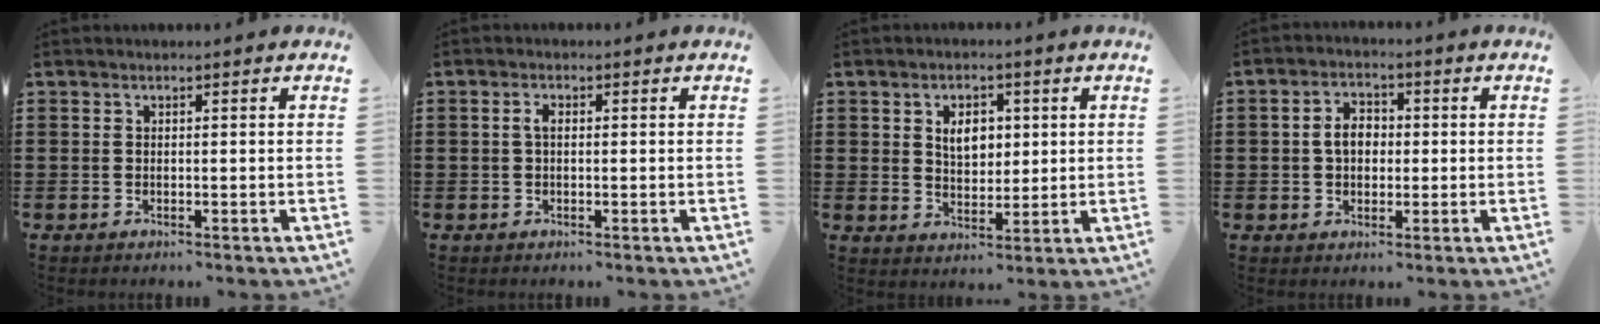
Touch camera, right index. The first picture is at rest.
{"total": 1.5, "force": [0.1, 0.5, 1.4], "torque": [-0.029, 0.001, 0.001]}
{"total": 4.7, "force": [1.3, 3.0, 3.3], "torque": [-0.060, 0.003, 0.018]}
{"total": 4.0, "force": [0.0, 2.7, 2.9], "torque": [-0.063, 0.008, -0.001]}